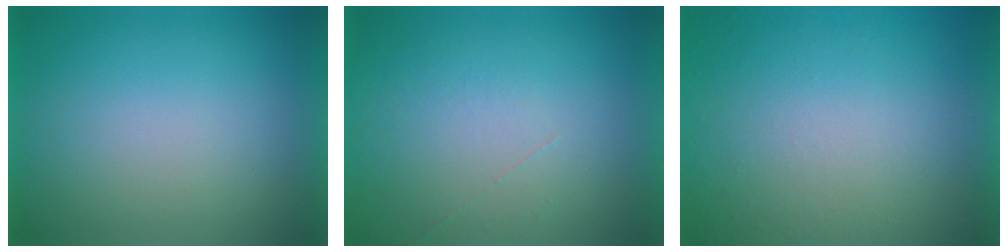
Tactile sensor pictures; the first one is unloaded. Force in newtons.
{"total": 1.2}
{"total": 8.3}